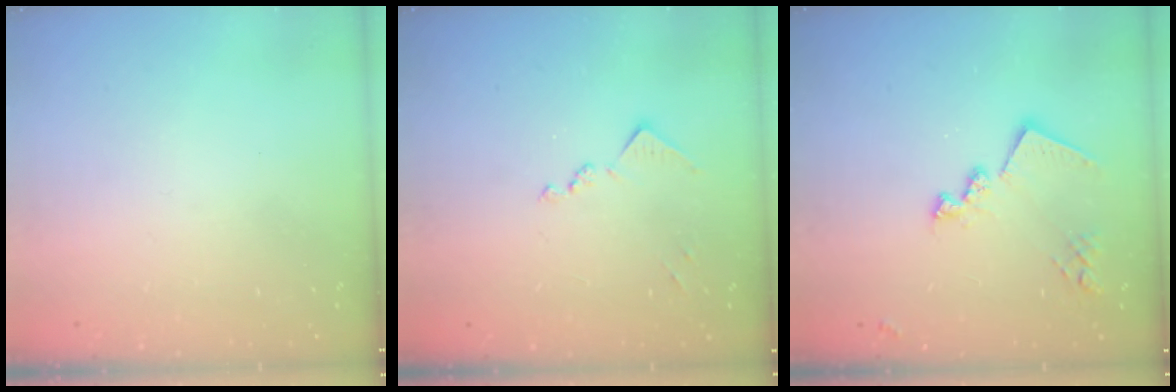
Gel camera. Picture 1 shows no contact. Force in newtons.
{"total": 8.9, "press": 8.9, "slide": 0.5}
{"total": 14.3, "press": 14.3, "slide": 1.1}